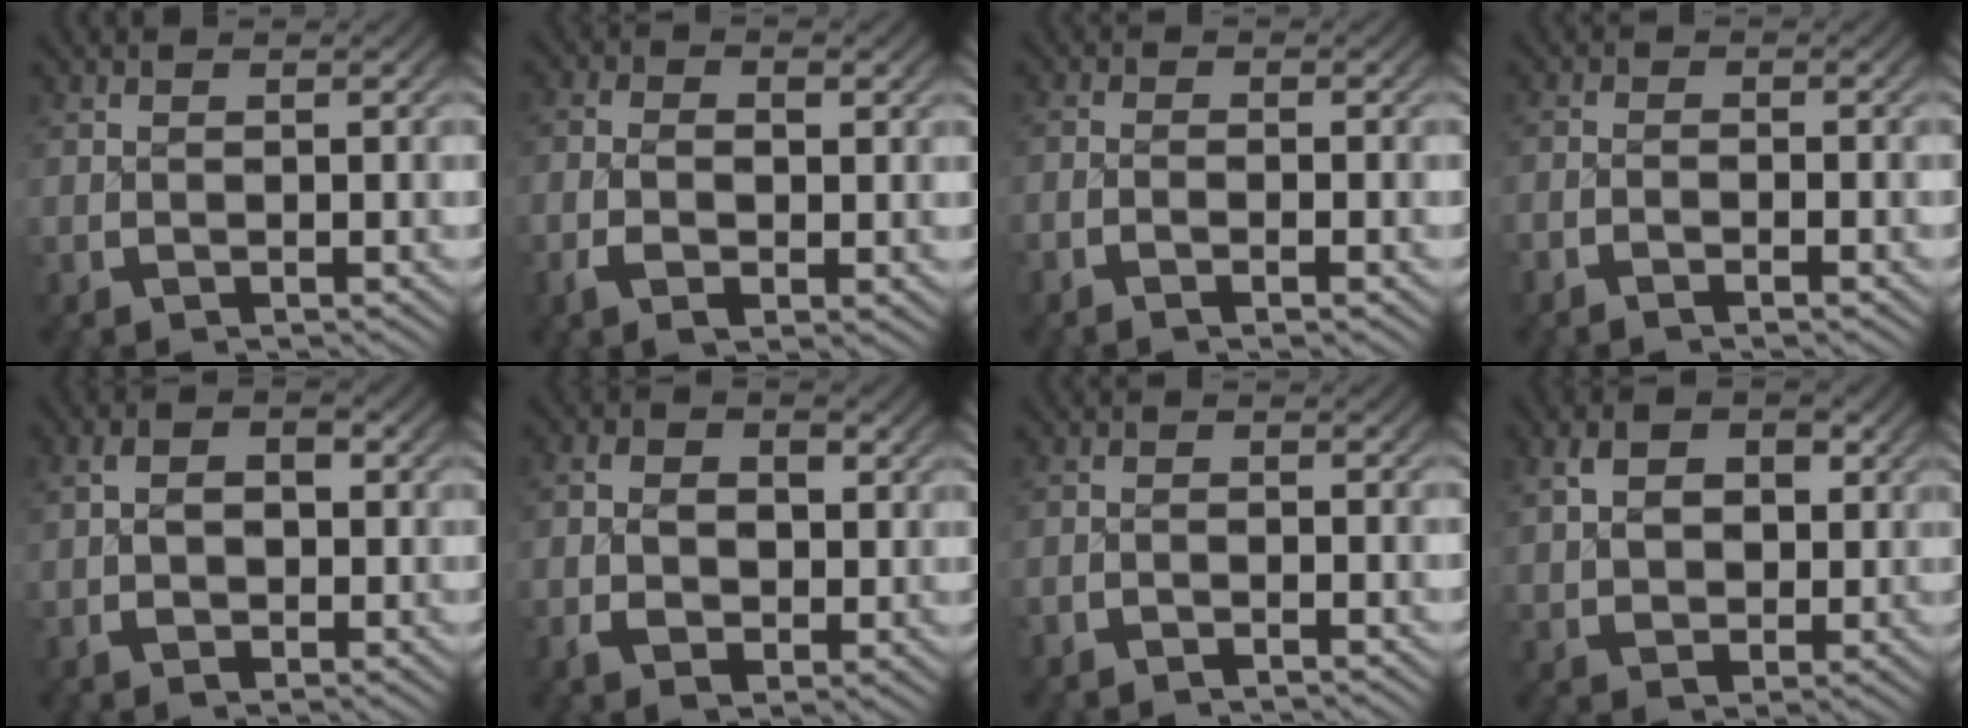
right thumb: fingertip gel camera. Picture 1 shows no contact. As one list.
[{"total": 2.9, "force": [-0.7, 1.3, 2.4], "torque": [-0.048, -0.003, -0.012]}, {"total": 1.5, "force": [-0.9, 0.3, 1.1], "torque": [-0.021, 0.003, -0.023]}, {"total": 1.4, "force": [-1.2, 0.4, 0.7], "torque": [-0.007, 0.005, -0.029]}, {"total": 3.1, "force": [0.1, 1.9, 2.5], "torque": [-0.037, 0.002, -0.002]}, {"total": 3.9, "force": [-0.1, 2.7, 2.8], "torque": [-0.047, -0.012, 0.003]}, {"total": 1.3, "force": [-1.3, 0.4, -0.1], "torque": [0.009, 0.005, -0.033]}, {"total": 4.9, "force": [1.5, 3.4, 3.3], "torque": [-0.056, -0.010, 0.035]}]